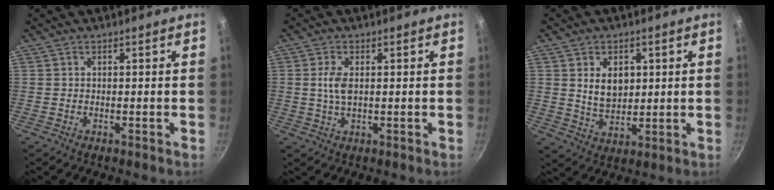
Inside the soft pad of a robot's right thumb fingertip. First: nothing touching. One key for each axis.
{"total": 4.0, "fx": 0.6, "fy": 1.9, "fz": 3.5, "tx": -0.073, "ty": 0.001, "tz": 0.012}
{"total": 7.4, "fx": 1.8, "fy": 5.2, "fz": 5.0, "tx": -0.063, "ty": -0.018, "tz": 0.039}